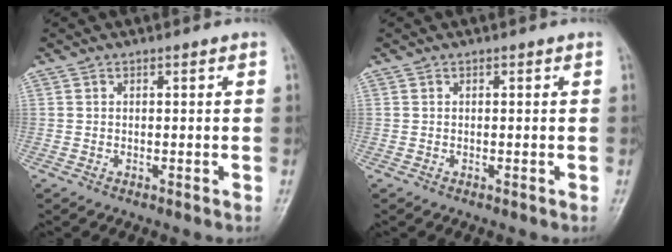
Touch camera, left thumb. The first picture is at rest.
{"total": 0.0}